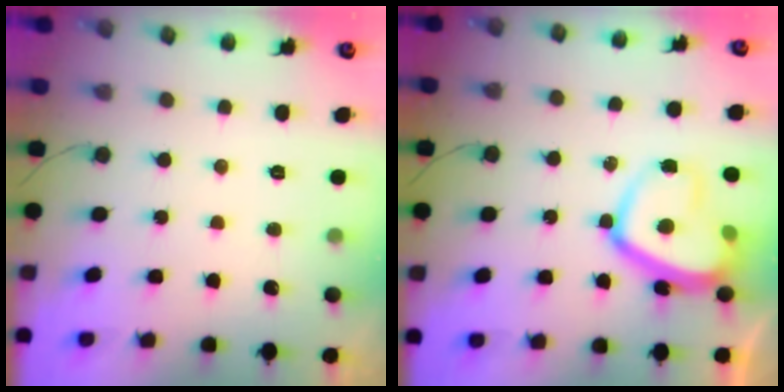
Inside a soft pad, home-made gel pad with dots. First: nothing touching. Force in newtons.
{"total": 13.9, "press": 13.8, "slide": 1.1}